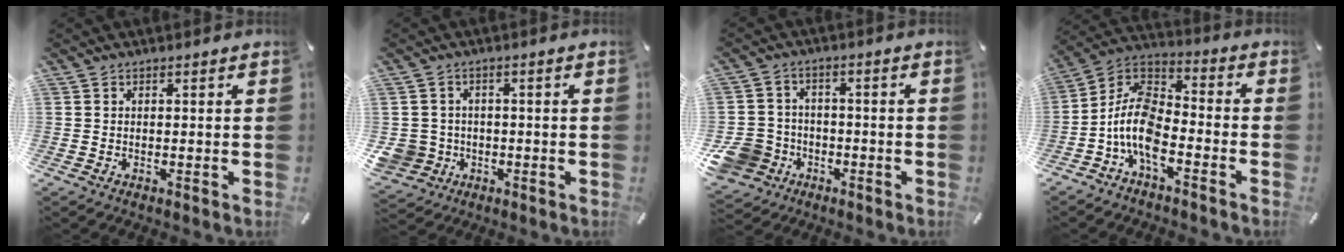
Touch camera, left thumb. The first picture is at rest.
{"total": 6.0, "force": [-1.4, 5.7, 1.2], "torque": [-0.038, 0.010, -0.025]}
{"total": 10.3, "force": [-4.3, 8.8, 3.1], "torque": [-0.083, 0.033, -0.078]}
{"total": 11.7, "force": [-6.1, 6.2, 7.7], "torque": [-0.171, 0.011, -0.120]}